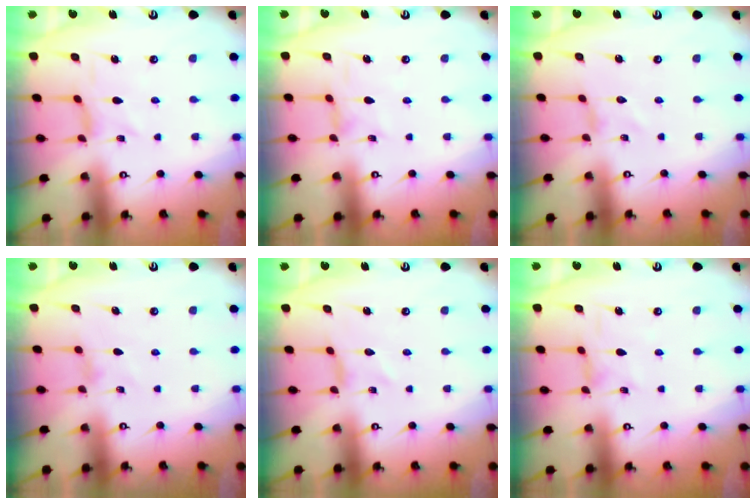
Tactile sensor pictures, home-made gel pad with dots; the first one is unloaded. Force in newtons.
{"total": 1.2, "press": 1.2, "slide": 0.4}
{"total": 0.0}
{"total": 1.1, "press": 1.0, "slide": 0.3}
{"total": 0.0}
{"total": 1.2, "press": 1.2, "slide": 0.4}